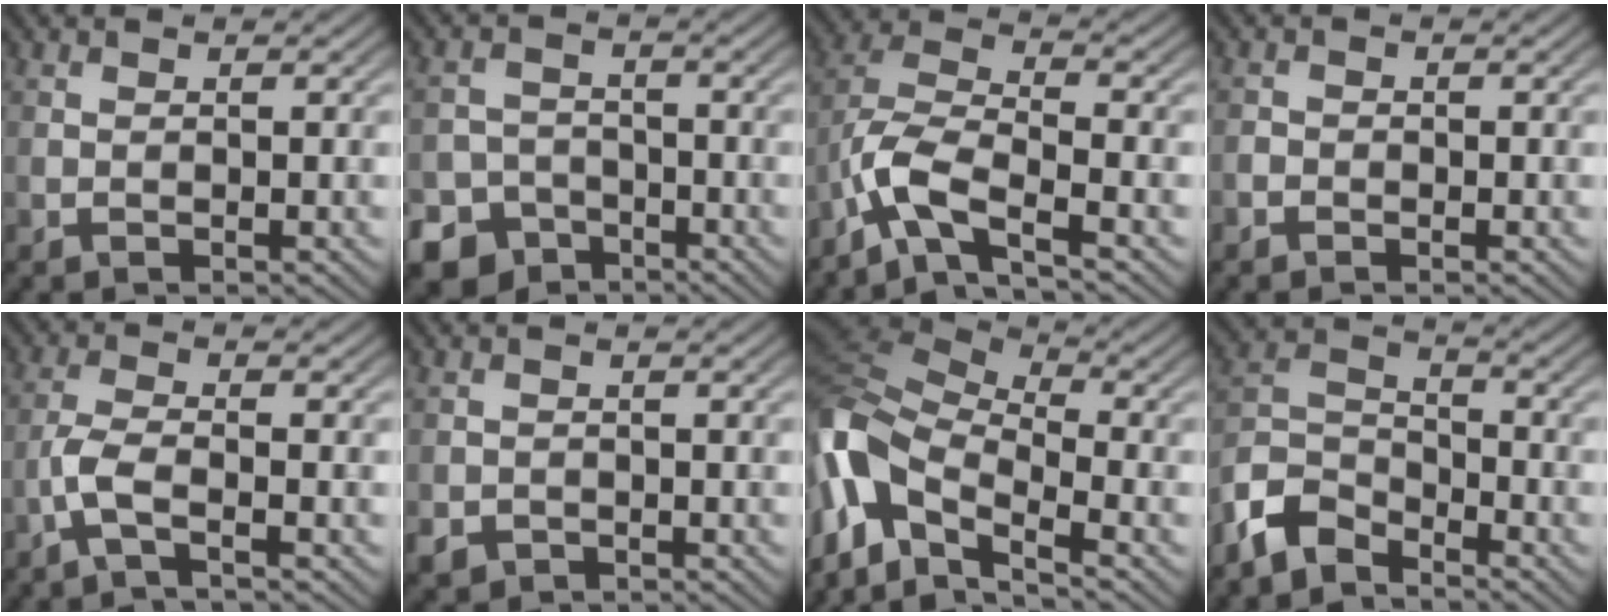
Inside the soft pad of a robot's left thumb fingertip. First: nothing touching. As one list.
[{"total": 8.6, "force": [-5.7, 6.2, 1.5], "torque": [-0.029, -0.024, -0.110]}, {"total": 6.9, "force": [-4.2, 1.9, 5.1], "torque": [-0.112, 0.004, -0.101]}, {"total": 1.2, "force": [-0.8, 0.8, 0.2], "torque": [-0.001, 0.000, -0.020]}, {"total": 3.4, "force": [-1.8, 0.7, 2.8], "torque": [-0.068, 0.004, -0.051]}, {"total": 2.0, "force": [-1.0, 1.6, 0.7], "torque": [-0.014, -0.008, -0.023]}, {"total": 12.9, "force": [-4.1, 6.0, 10.7], "torque": [-0.250, 0.002, -0.091]}, {"total": 7.0, "force": [-5.4, 3.2, 3.0], "torque": [-0.067, 0.000, -0.130]}]